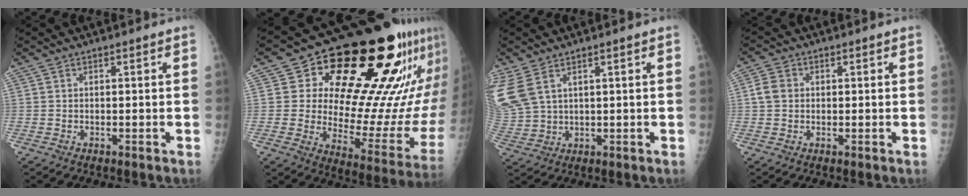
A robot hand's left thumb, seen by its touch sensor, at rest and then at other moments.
{"total": 29.3, "force": [14.4, 12.8, 22.1], "torque": [-0.271, -0.033, 0.217]}
{"total": 8.8, "force": [4.4, 4.8, 5.8], "torque": [-0.154, -0.006, 0.103]}
{"total": 3.3, "force": [0.3, 2.8, 1.7], "torque": [-0.027, 0.005, 0.001]}